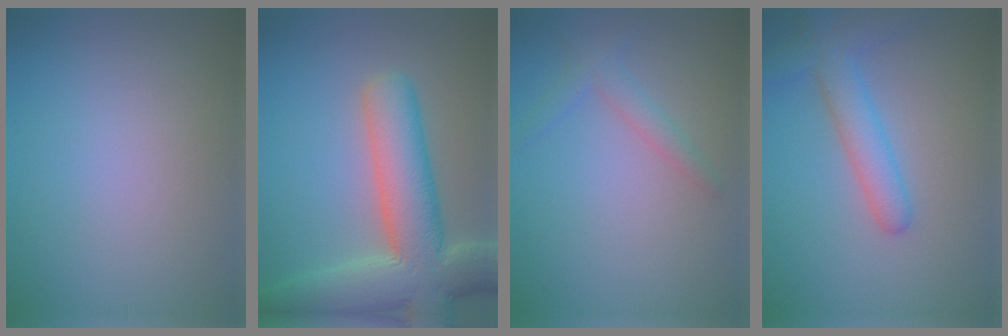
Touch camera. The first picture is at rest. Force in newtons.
{"total": 10.6, "press": 10.5, "slide": 0.7}
{"total": 1.9, "press": 1.9, "slide": 0.0}
{"total": 4.0, "press": 4.0, "slide": 0.2}